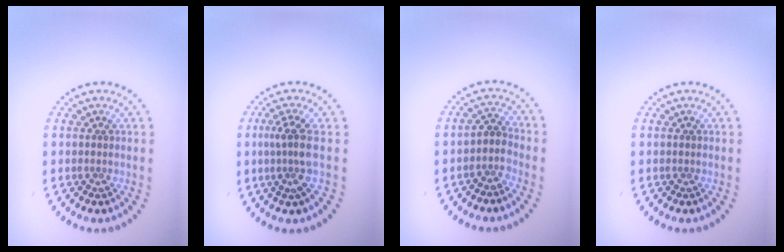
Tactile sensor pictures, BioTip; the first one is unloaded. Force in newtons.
{"total": 2.7, "press": 2.0, "slide": 1.8}
{"total": 2.0, "press": 1.6, "slide": 1.2}
{"total": 0.0}